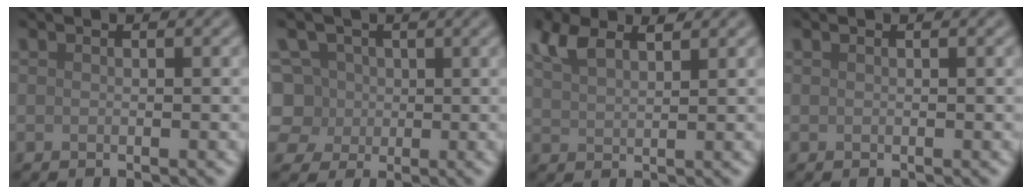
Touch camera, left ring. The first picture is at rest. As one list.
[{"total": 6.2, "force": [0.4, 5.6, 2.5], "torque": [-0.041, 0.033, -0.020]}, {"total": 3.5, "force": [2.3, 1.5, 2.1], "torque": [-0.054, 0.008, 0.047]}, {"total": 0.0}]